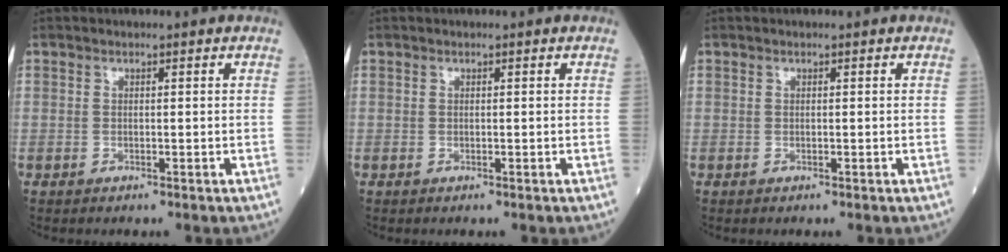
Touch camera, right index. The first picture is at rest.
{"total": 0.0}
{"total": 0.0}